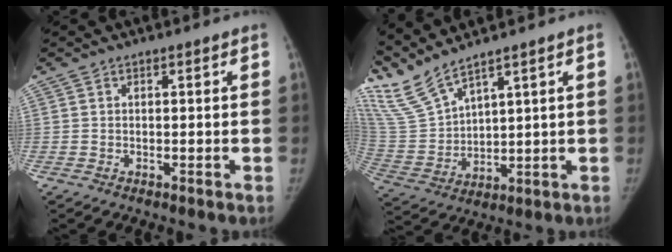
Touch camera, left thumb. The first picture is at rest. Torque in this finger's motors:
{"motor_torque": [1.04, -0.36, 1.35, -1.42, 0.45]}